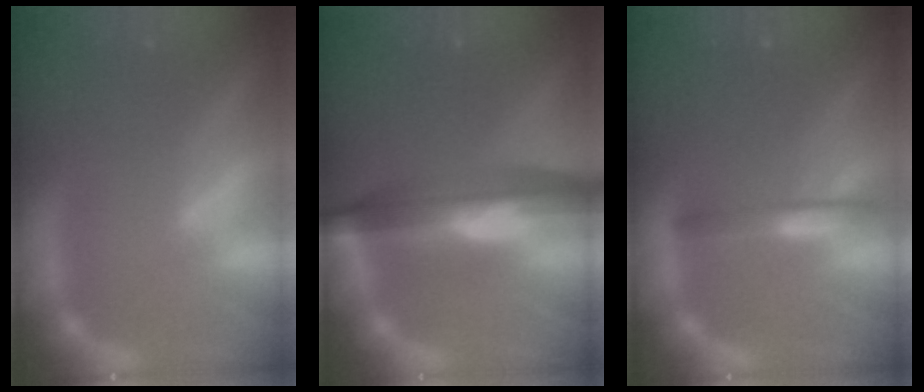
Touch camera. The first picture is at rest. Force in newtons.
{"total": 9.0}
{"total": 2.4}